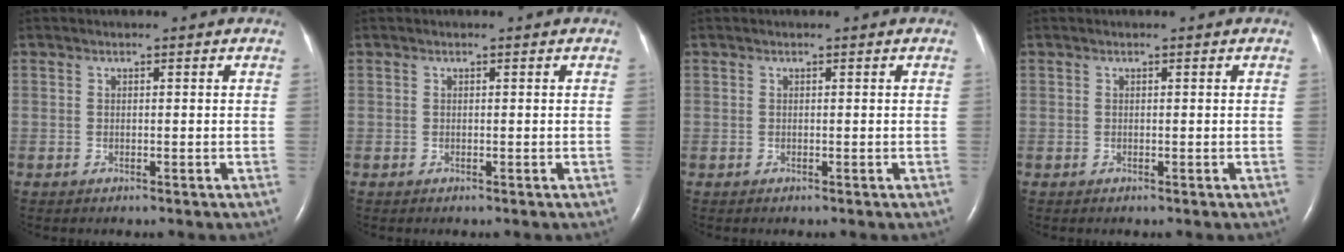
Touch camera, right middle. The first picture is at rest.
{"total": 0.0}
{"total": 0.0}
{"total": 0.0}